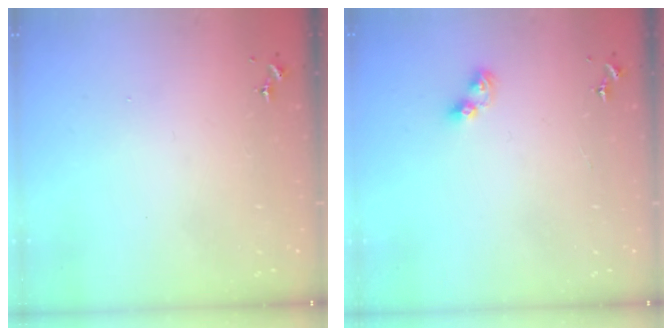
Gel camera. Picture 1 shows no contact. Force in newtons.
{"total": 5.9, "press": 5.9, "slide": 0.9}